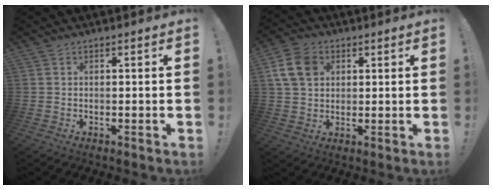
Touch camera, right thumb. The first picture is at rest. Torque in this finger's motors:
{"motor_torque": [0.01, 0.02, 0.37, -0.23, 0.00]}